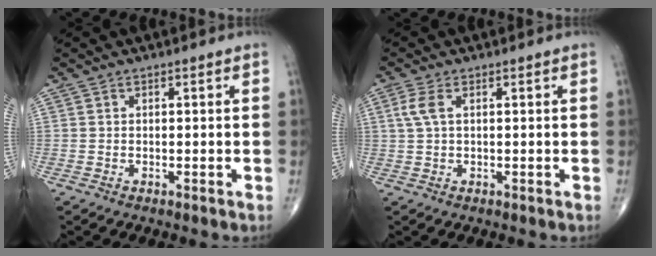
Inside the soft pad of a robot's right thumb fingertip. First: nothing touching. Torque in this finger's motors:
{"motor_torque": [-0.30, 0.21, 0.21, -0.08, 0.03]}